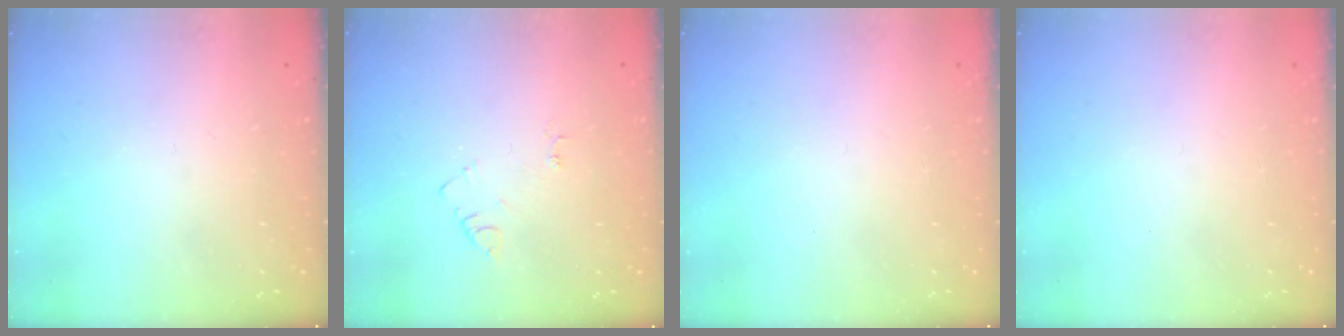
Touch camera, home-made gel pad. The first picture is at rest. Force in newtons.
{"total": 3.7, "press": 3.7, "slide": 0.4}
{"total": 1.6, "press": 1.5, "slide": 0.1}
{"total": 1.6, "press": 1.5, "slide": 0.1}